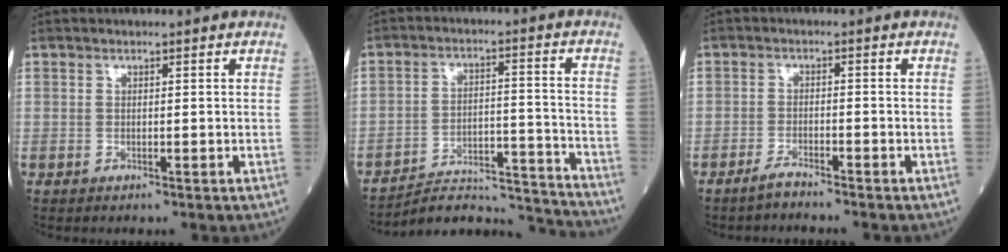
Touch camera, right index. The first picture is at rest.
{"total": 13.9, "force": [-13.9, 0.0, 1.0], "torque": [-0.002, 0.032, -0.210]}
{"total": 2.0, "force": [-1.9, -0.2, 0.7], "torque": [-0.021, -0.006, -0.039]}